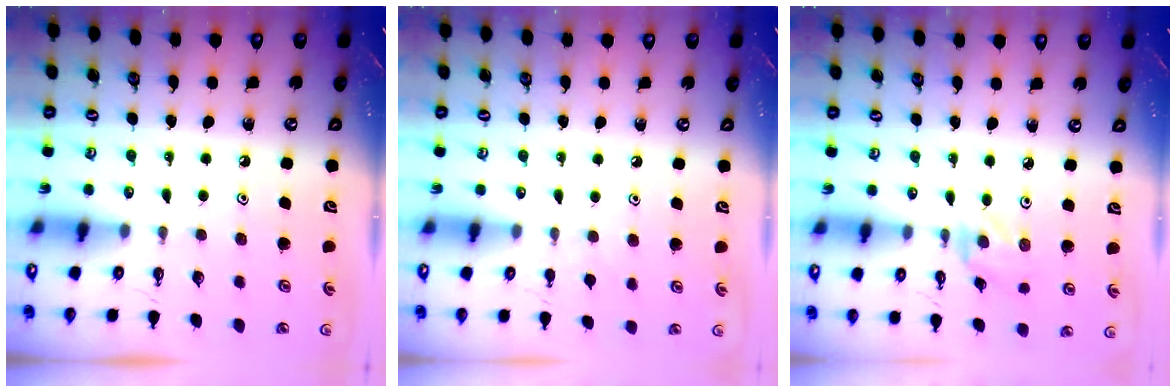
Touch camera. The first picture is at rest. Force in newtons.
{"total": 2.8, "press": 2.7, "slide": 0.5}
{"total": 1.2, "press": 1.2, "slide": 0.2}